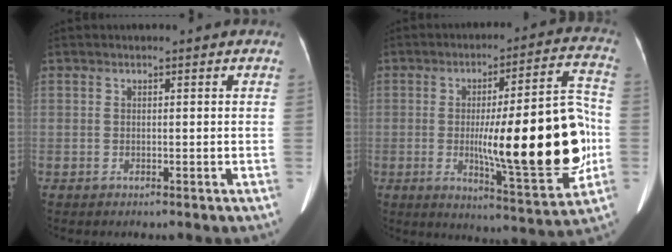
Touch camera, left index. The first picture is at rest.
{"total": 21.7, "force": [-2.9, 3.0, 21.2], "torque": [-0.292, 0.008, -0.033]}